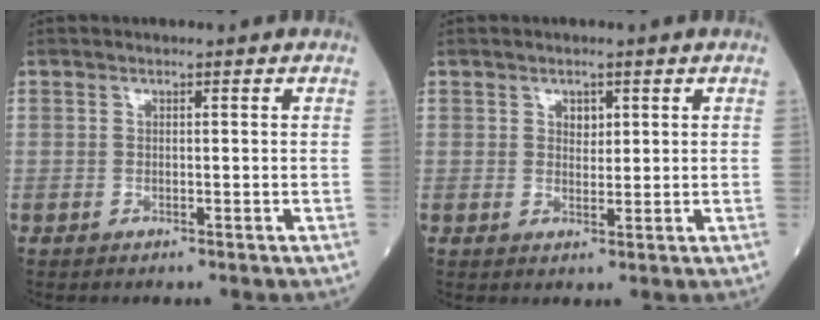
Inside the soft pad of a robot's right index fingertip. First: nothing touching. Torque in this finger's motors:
{"motor_torque": [-0.02, 0.01, 0.00, 0.00]}